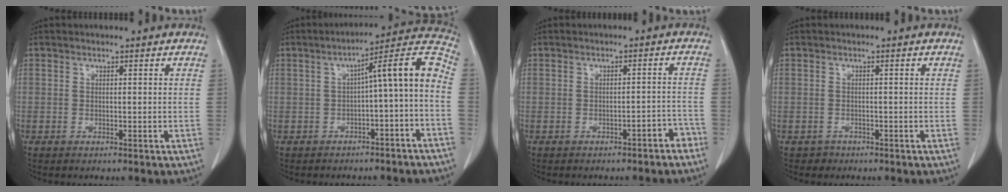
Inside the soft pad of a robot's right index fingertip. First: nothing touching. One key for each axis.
{"total": 10.5, "fx": -2.2, "fy": 1.0, "fz": 10.3, "tx": -0.138, "ty": 0.041, "tz": -0.030}
{"total": 3.2, "fx": -2.5, "fy": 0.9, "fz": 1.8, "tx": -0.017, "ty": 0.011, "tz": -0.027}
{"total": 1.1, "fx": -0.8, "fy": 0.8, "fz": -0.2, "tx": -0.001, "ty": 0.004, "tz": -0.013}